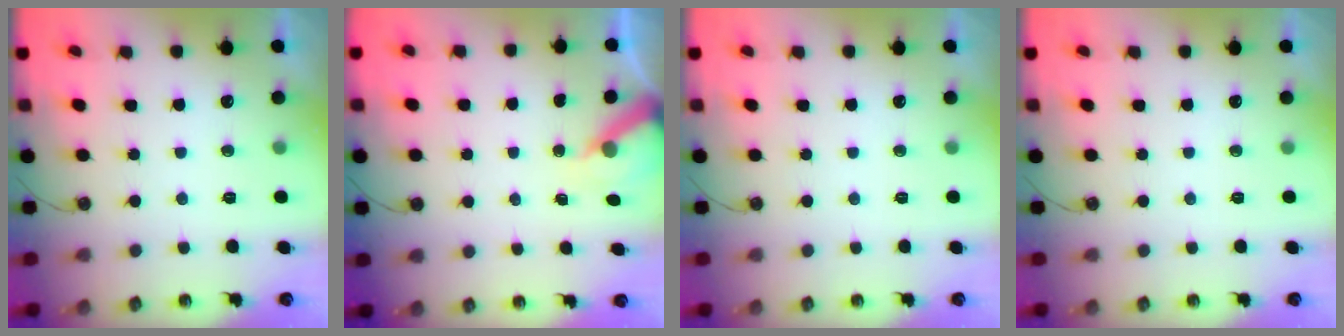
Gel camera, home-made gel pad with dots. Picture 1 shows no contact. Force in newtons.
{"total": 6.7, "press": 6.7, "slide": 0.4}
{"total": 0.0}
{"total": 0.0}